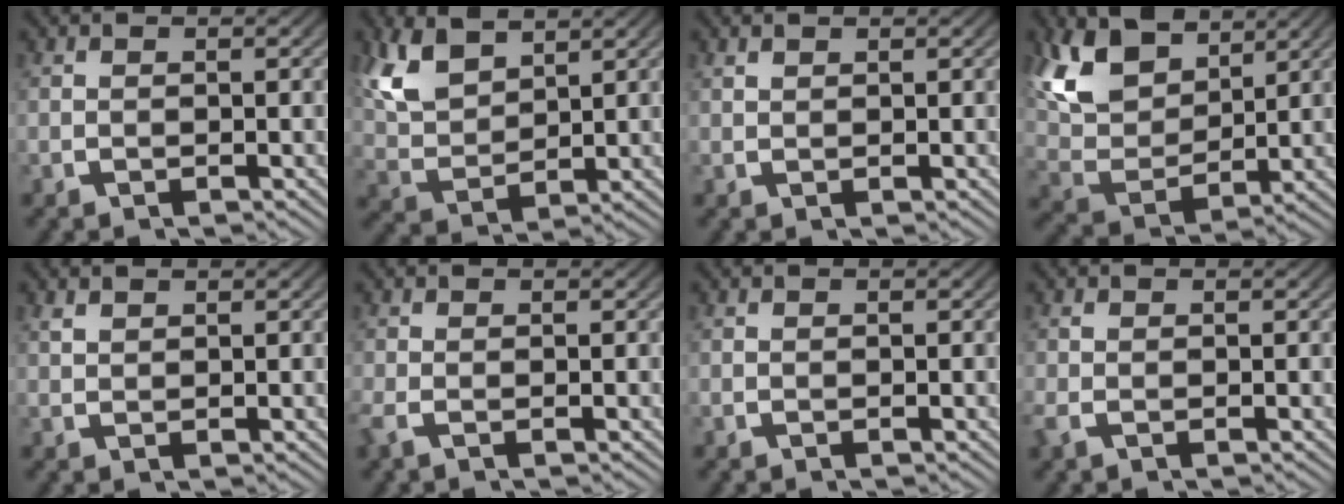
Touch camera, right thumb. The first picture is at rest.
{"total": 6.3, "force": [2.8, 3.8, 4.1], "torque": [-0.111, -0.013, 0.069]}
{"total": 0.8, "force": [0.8, 0.1, 0.2], "torque": [-0.001, 0.002, 0.019]}
{"total": 10.2, "force": [3.5, 6.5, 7.0], "torque": [-0.161, -0.016, 0.071]}
{"total": 1.1, "force": [1.1, 0.2, 0.3], "torque": [-0.003, 0.004, 0.025]}
{"total": 1.2, "force": [-0.5, 0.6, 0.9], "torque": [-0.029, -0.004, -0.009]}
{"total": 0.0}
{"total": 1.0, "force": [-0.4, 0.8, 0.6], "torque": [-0.025, -0.006, -0.004]}